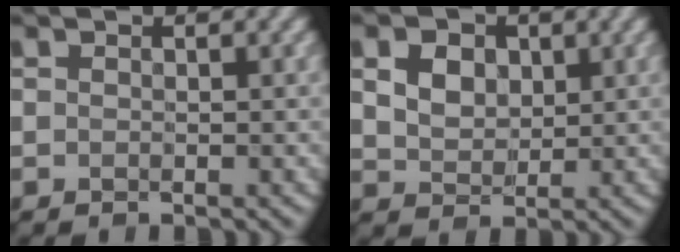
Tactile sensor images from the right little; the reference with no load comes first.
{"total": 5.0, "force": [1.6, 3.8, 2.8], "torque": [-0.071, 0.013, 0.019]}